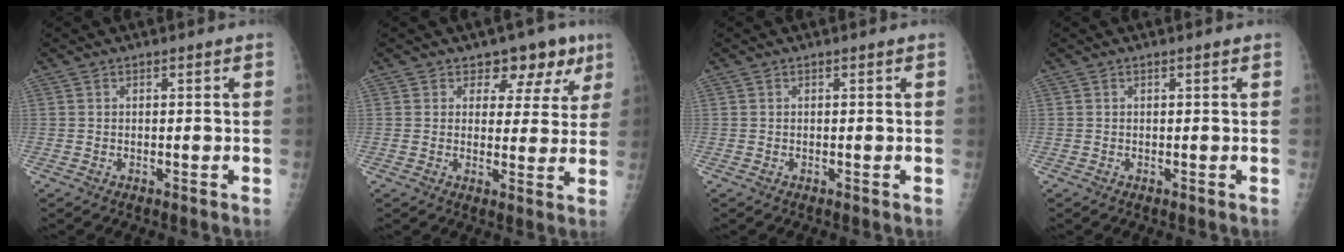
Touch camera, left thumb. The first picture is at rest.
{"total": 7.5, "force": [4.7, 5.0, 3.1], "torque": [0.008, -0.015, 0.055]}
{"total": 0.0}
{"total": 0.0}